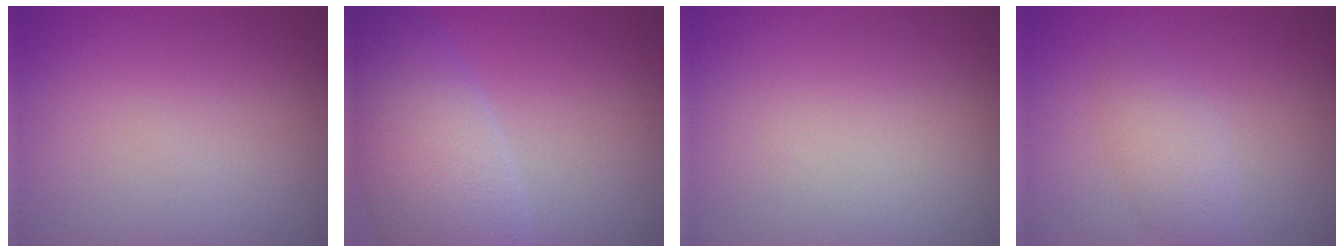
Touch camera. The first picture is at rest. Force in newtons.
{"total": 7.9, "press": 7.8, "slide": 0.8}
{"total": 0.0}
{"total": 2.4, "press": 2.4, "slide": 0.1}